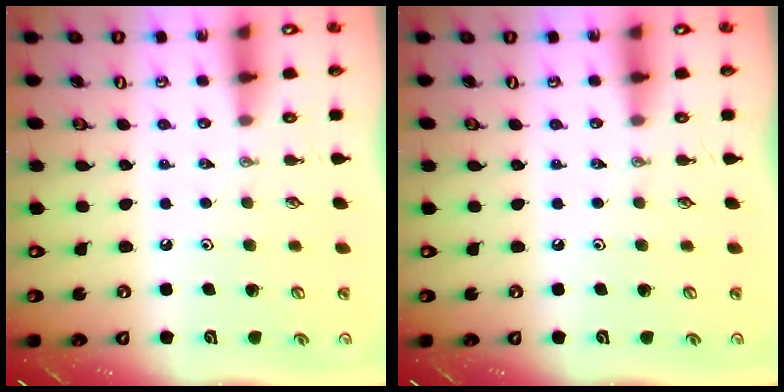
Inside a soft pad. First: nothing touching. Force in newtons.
{"total": 0.0}